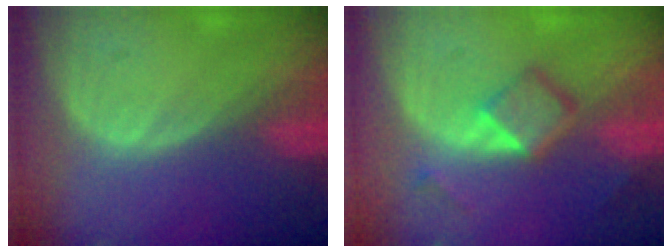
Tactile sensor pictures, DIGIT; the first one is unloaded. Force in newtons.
{"total": 4.8, "press": 4.5, "slide": 1.4}